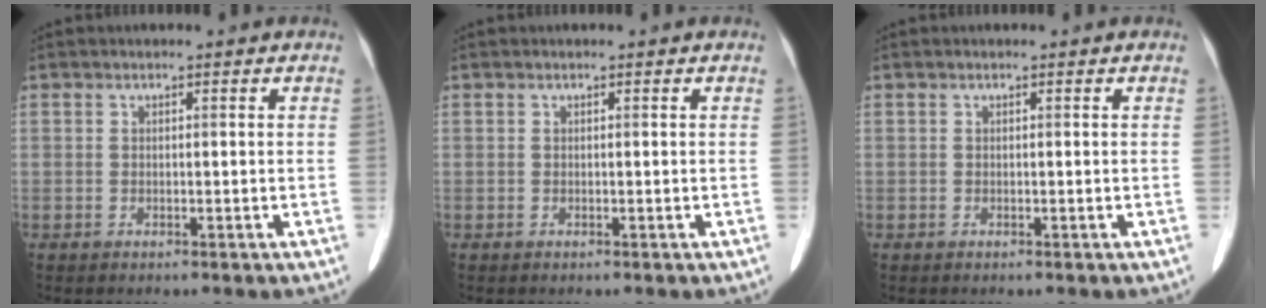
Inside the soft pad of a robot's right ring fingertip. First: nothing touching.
{"total": 0.0}
{"total": 0.0}